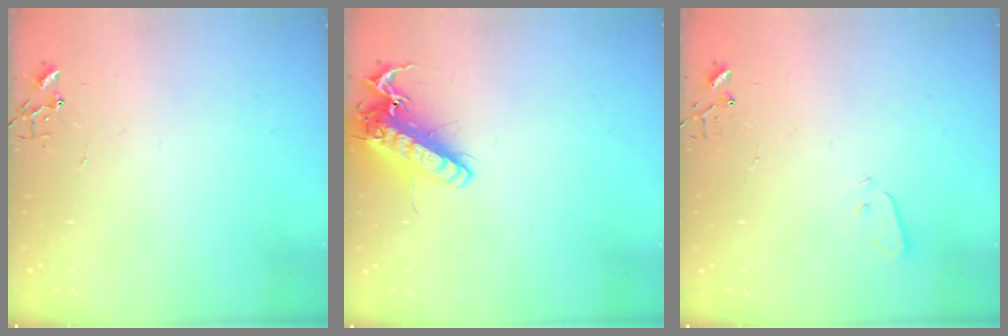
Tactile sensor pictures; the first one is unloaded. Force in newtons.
{"total": 16.5, "press": 16.3, "slide": 2.7}
{"total": 3.0, "press": 3.0, "slide": 0.3}